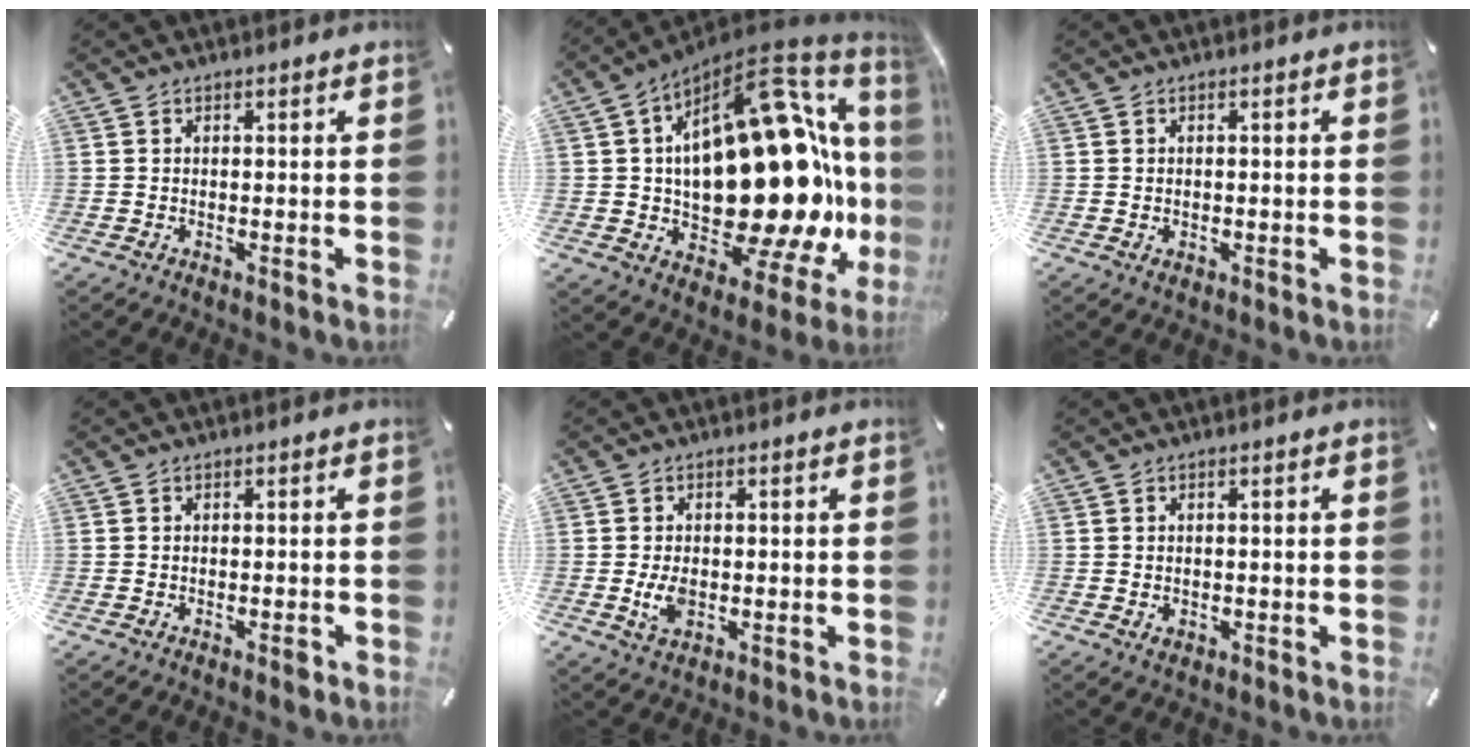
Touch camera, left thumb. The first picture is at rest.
{"total": 34.3, "force": [1.0, 17.4, 29.6], "torque": [-0.440, -0.075, 0.052]}
{"total": 1.0, "force": [-0.2, 0.8, 0.6], "torque": [-0.011, 0.003, -0.005]}
{"total": 1.4, "force": [-0.7, 0.5, 1.1], "torque": [-0.018, 0.002, -0.013]}
{"total": 4.7, "force": [-0.7, 3.0, 3.5], "torque": [-0.088, -0.005, -0.017]}
{"total": 1.6, "force": [-0.4, 1.4, 0.7], "torque": [-0.015, 0.005, -0.008]}